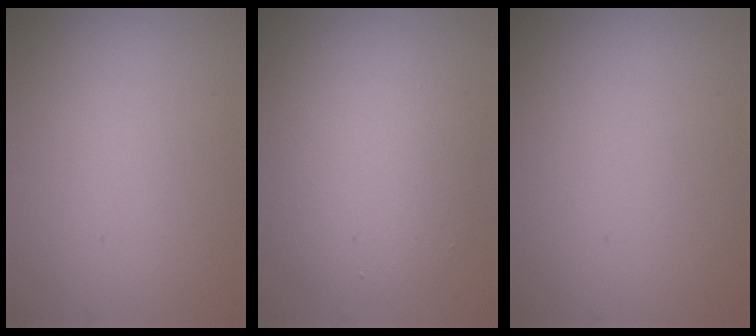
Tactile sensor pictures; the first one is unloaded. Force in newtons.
{"total": 6.5, "press": 6.5, "slide": 0.2}
{"total": 1.6, "press": 1.6, "slide": 0.0}